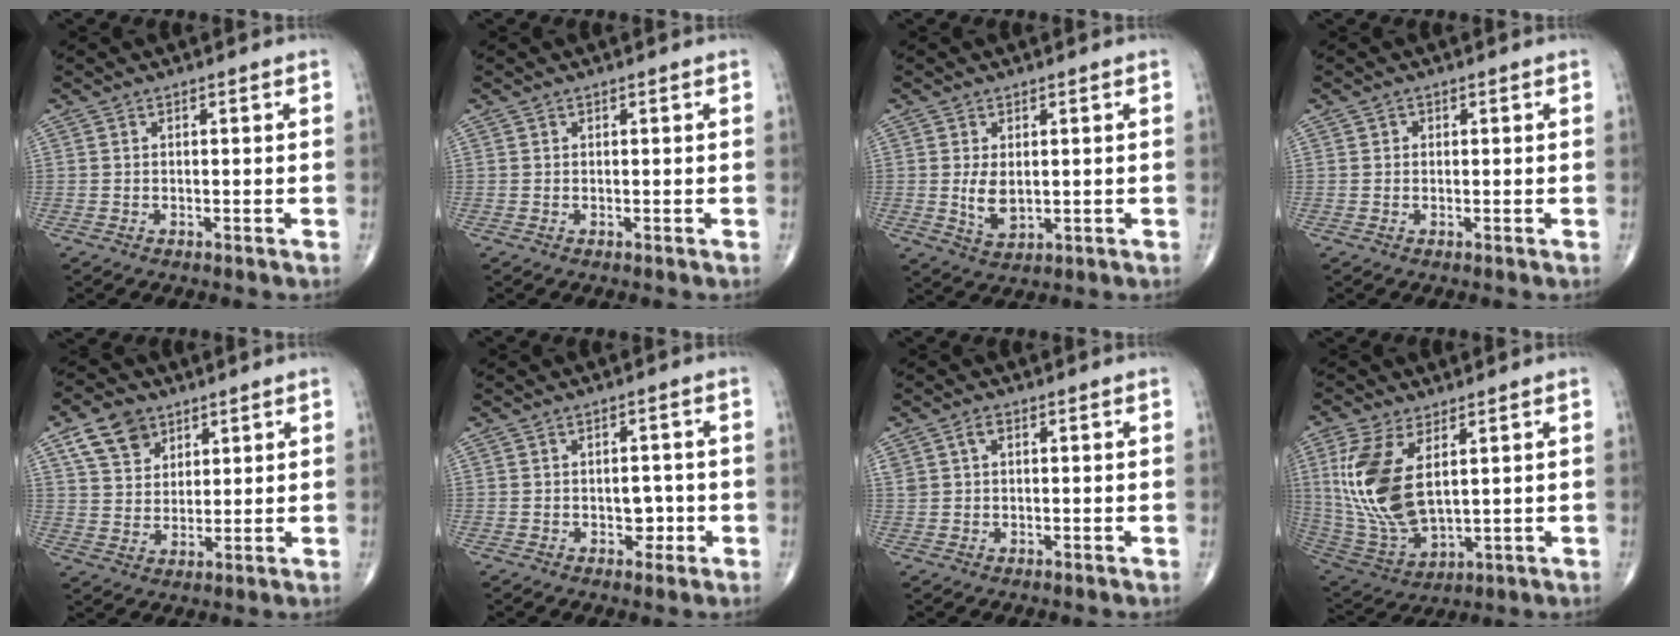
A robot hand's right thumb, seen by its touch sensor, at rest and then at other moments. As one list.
[{"total": 0.0}, {"total": 4.6, "force": [0.3, 2.7, 3.7], "torque": [-0.064, -0.014, 0.015]}, {"total": 0.6, "force": [0.1, 0.6, 0.1], "torque": [0.002, 0.001, 0.002]}, {"total": 8.8, "force": [5.0, 6.1, 3.9], "torque": [-0.050, -0.020, 0.094]}, {"total": 2.0, "force": [-0.5, 1.5, 1.2], "torque": [-0.002, 0.004, -0.008]}, {"total": 2.3, "force": [0.9, 1.6, 1.5], "torque": [-0.029, 0.010, 0.022]}, {"total": 16.2, "force": [4.0, 8.0, 13.5], "torque": [-0.289, -0.020, 0.094]}]